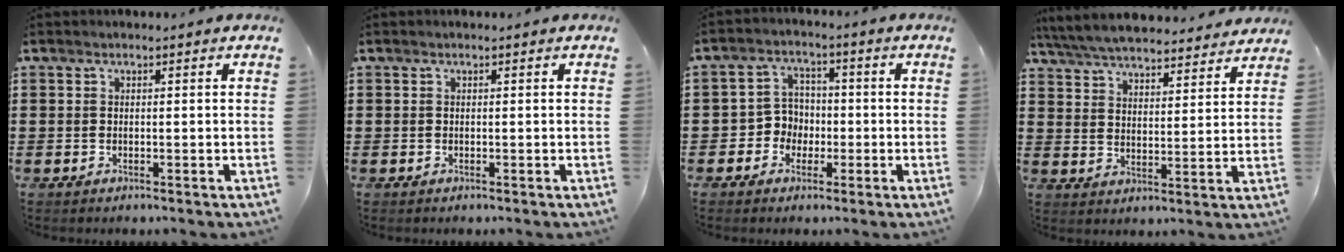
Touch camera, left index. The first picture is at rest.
{"total": 0.0}
{"total": 4.7, "force": [-1.7, 4.2, 1.2], "torque": [-0.036, 0.012, -0.035]}
{"total": 6.4, "force": [6.2, 0.4, 1.4], "torque": [-0.055, -0.036, 0.109]}